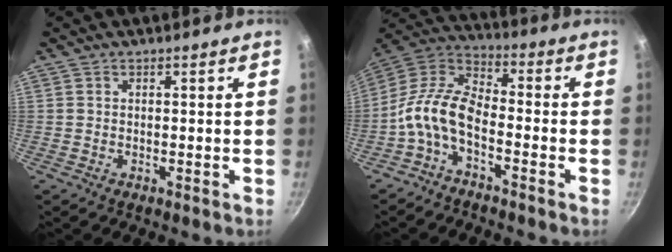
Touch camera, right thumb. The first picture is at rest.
{"total": 10.8, "force": [-4.2, 5.4, 8.3], "torque": [-0.163, 0.056, -0.100]}